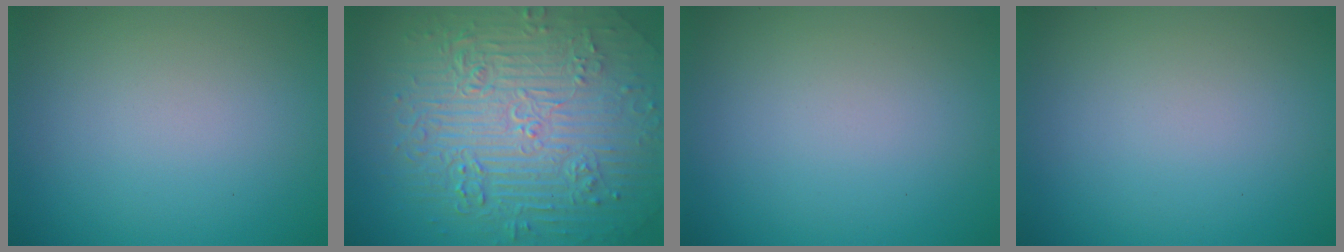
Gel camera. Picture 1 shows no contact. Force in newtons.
{"total": 11.2, "press": 7.4, "slide": 8.4}
{"total": 0.0}
{"total": 0.0}